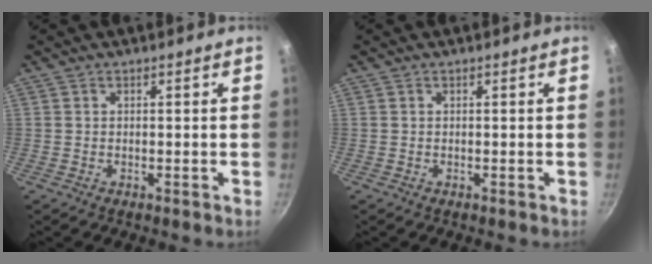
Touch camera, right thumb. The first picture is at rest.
{"total": 0.0}